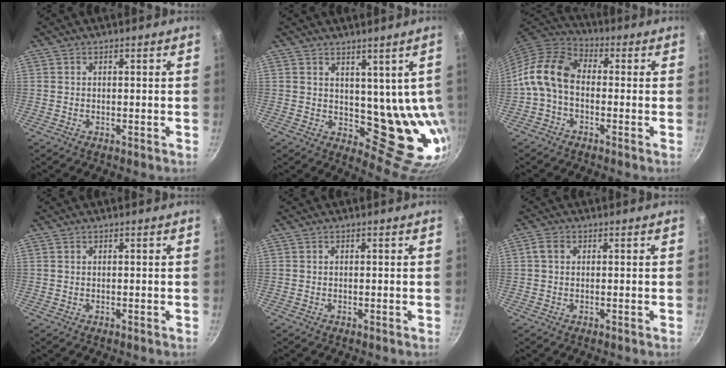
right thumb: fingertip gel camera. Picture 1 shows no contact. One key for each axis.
{"total": 11.3, "fx": 2.9, "fy": 6.4, "fz": 8.9, "tx": -0.087, "ty": -0.040, "tz": 0.057}
{"total": 10.4, "fx": -1.4, "fy": 6.9, "fz": 7.6, "tx": -0.137, "ty": 0.038, "tz": -0.049}
{"total": 0.0}
{"total": 0.0}
{"total": 2.1, "fx": 0.5, "fy": 1.4, "fz": 1.4, "tx": -0.031, "ty": 0.008, "tz": 0.009}